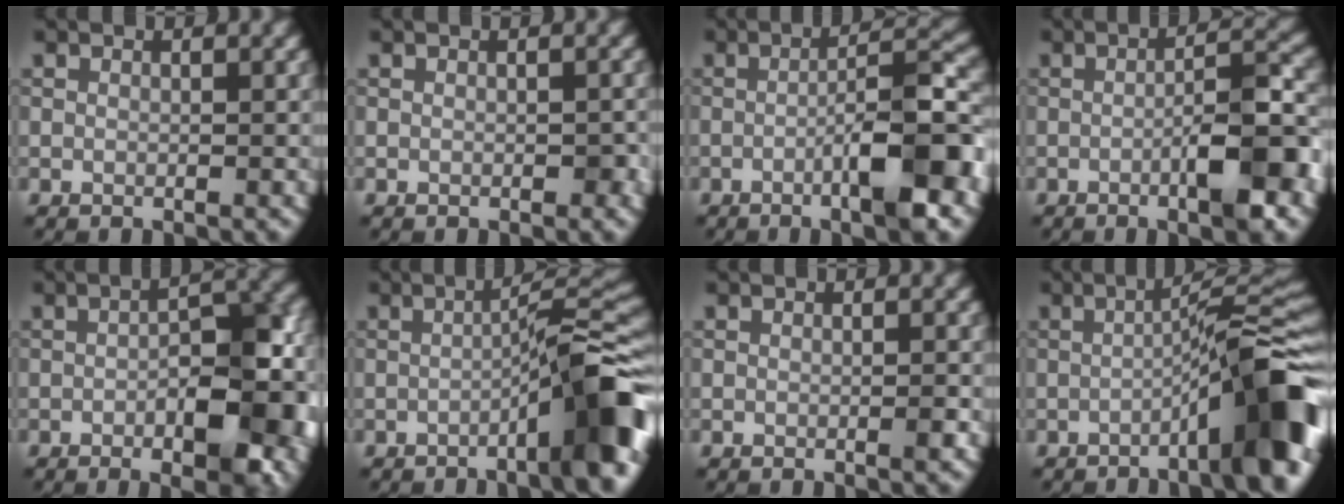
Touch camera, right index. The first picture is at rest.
{"total": 0.9, "force": [-0.2, 0.5, 0.7], "torque": [-0.012, 0.001, -0.001]}
{"total": 8.0, "force": [-2.7, 1.5, 7.4], "torque": [-0.104, 0.016, -0.047]}
{"total": 7.0, "force": [-2.2, 1.4, 6.5], "torque": [-0.093, 0.013, -0.037]}
{"total": 9.5, "force": [-2.4, 3.9, 8.4], "torque": [-0.106, 0.005, -0.036]}
{"total": 9.1, "force": [-3.8, 1.3, 8.1], "torque": [-0.096, 0.028, -0.065]}
{"total": 0.8, "force": [-0.3, 0.0, 0.8], "torque": [-0.011, 0.001, -0.006]}
{"total": 10.9, "force": [-4.4, 1.9, 9.9], "torque": [-0.115, 0.023, -0.068]}